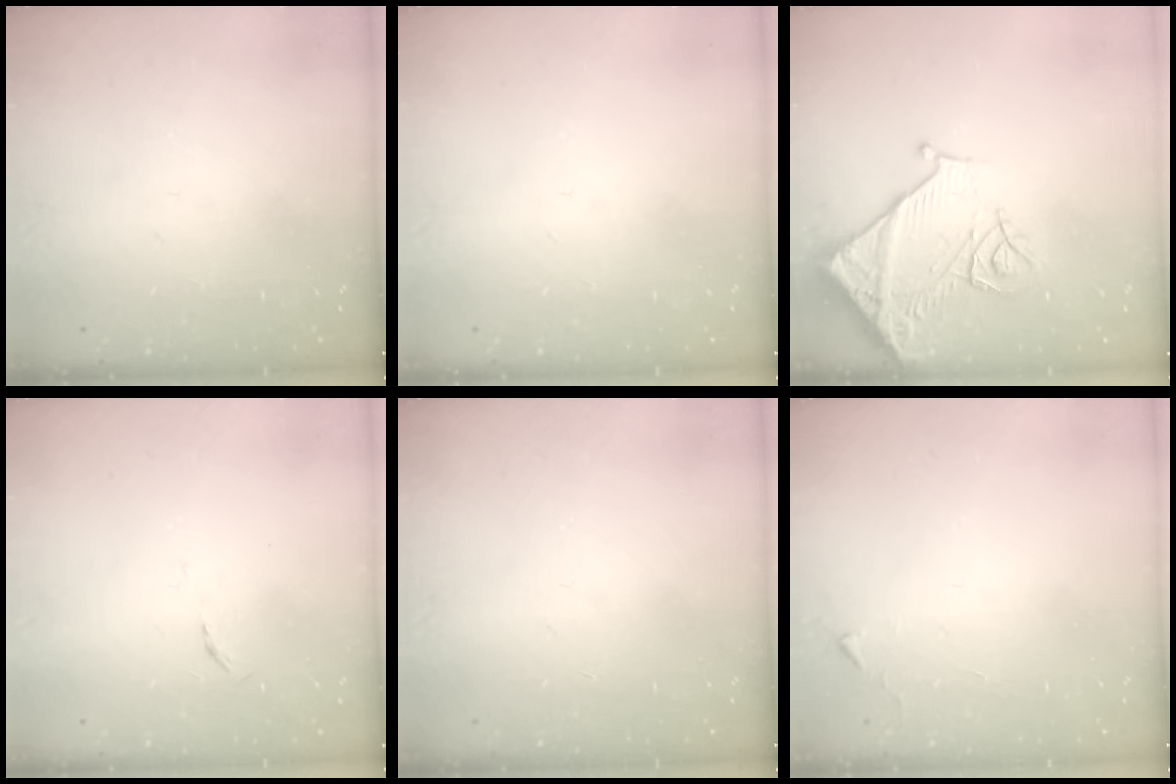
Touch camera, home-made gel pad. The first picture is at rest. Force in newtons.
{"total": 0.0}
{"total": 12.4, "press": 12.3, "slide": 1.6}
{"total": 3.1, "press": 3.0, "slide": 0.5}
{"total": 0.0}
{"total": 2.7, "press": 2.6, "slide": 0.4}